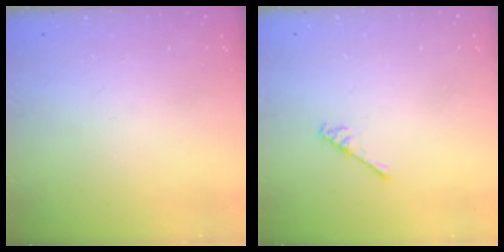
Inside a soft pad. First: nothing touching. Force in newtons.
{"total": 2.6, "press": 2.6, "slide": 0.3}